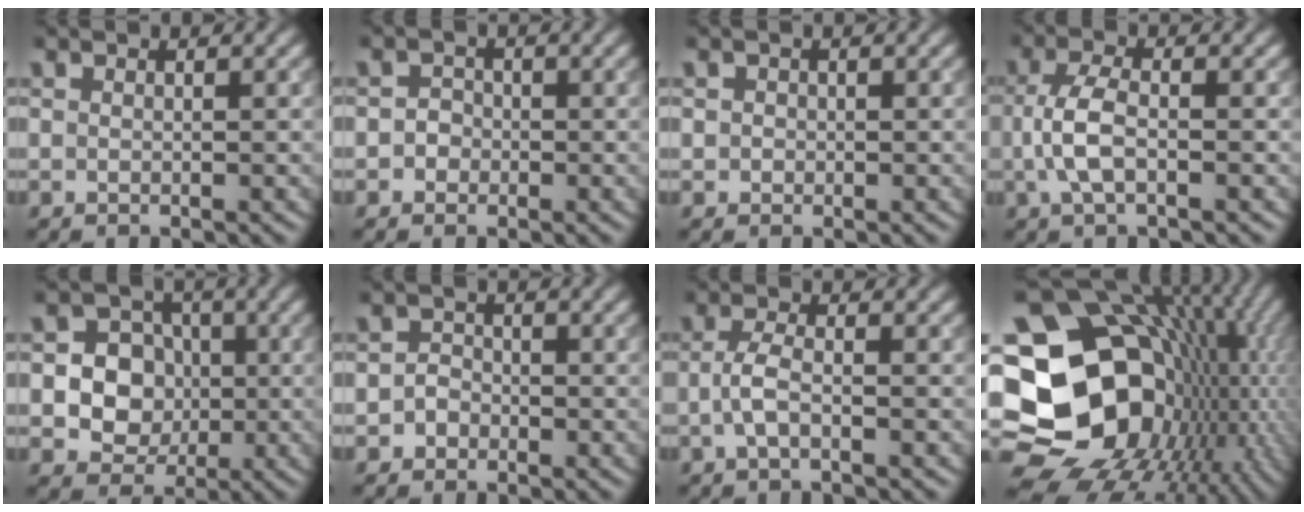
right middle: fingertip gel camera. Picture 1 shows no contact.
{"total": 1.4, "force": [-0.4, 1.3, 0.4], "torque": [0.014, 0.002, -0.015]}
{"total": 0.8, "force": [0.1, 0.7, 0.1], "torque": [0.005, -0.003, -0.001]}
{"total": 3.3, "force": [-0.7, 1.3, 3.0], "torque": [-0.068, 0.002, -0.017]}
{"total": 7.7, "force": [-0.1, 7.2, 2.8], "torque": [-0.047, 0.026, -0.021]}
{"total": 1.5, "force": [-0.7, 1.3, 0.3], "torque": [0.008, 0.005, -0.018]}
{"total": 2.1, "force": [-0.7, 0.6, 1.9], "torque": [-0.042, 0.003, -0.019]}
{"total": 22.4, "force": [-2.2, 18.3, 12.7], "torque": [-0.201, 0.008, -0.053]}